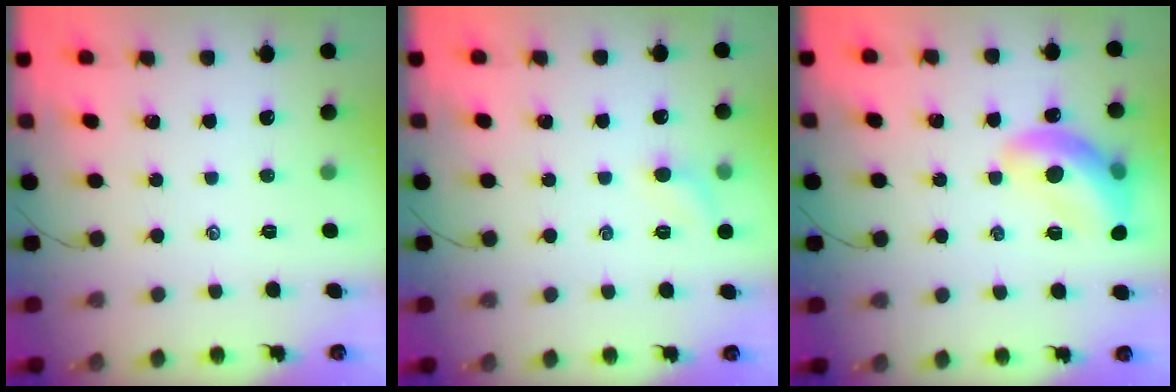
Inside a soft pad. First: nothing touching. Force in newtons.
{"total": 5.7, "press": 5.4, "slide": 1.7}
{"total": 14.6, "press": 14.4, "slide": 2.1}